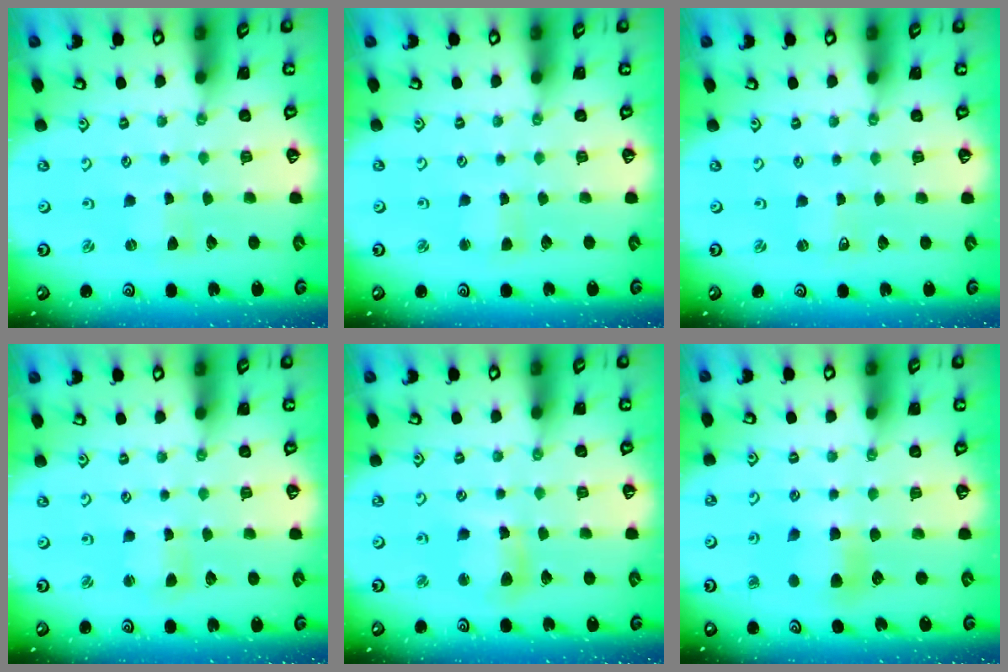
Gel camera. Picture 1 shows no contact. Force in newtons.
{"total": 2.8, "press": 2.8, "slide": 0.2}
{"total": 0.0}
{"total": 1.7, "press": 1.7, "slide": 0.4}
{"total": 8.4, "press": 8.3, "slide": 1.3}
{"total": 5.9, "press": 5.9, "slide": 0.4}